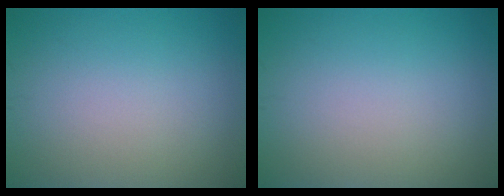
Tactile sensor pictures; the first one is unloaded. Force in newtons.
{"total": 0.0}